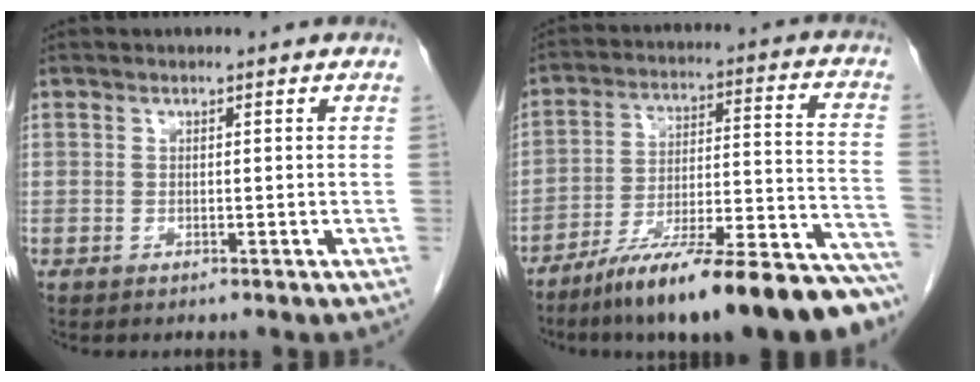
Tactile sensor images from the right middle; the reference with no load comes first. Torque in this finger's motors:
{"motor_torque": [1.11, -1.03, 0.31, 0.10]}